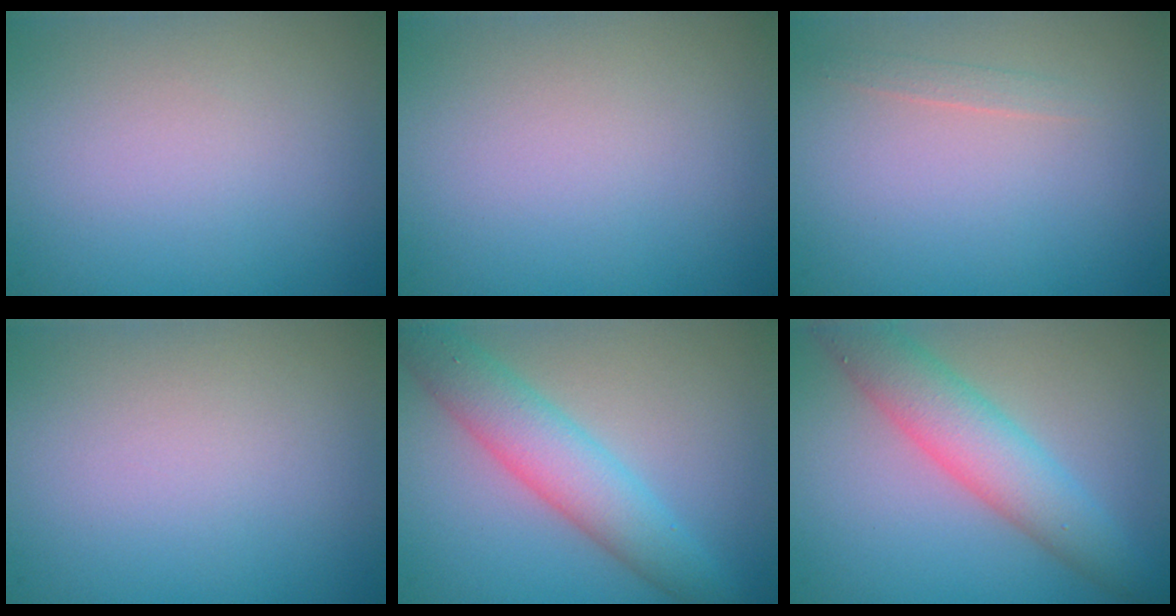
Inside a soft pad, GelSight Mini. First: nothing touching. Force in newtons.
{"total": 0.0}
{"total": 0.8, "press": 0.8, "slide": 0.1}
{"total": 0.0}
{"total": 5.5, "press": 5.5, "slide": 0.4}
{"total": 5.6, "press": 5.6, "slide": 0.3}